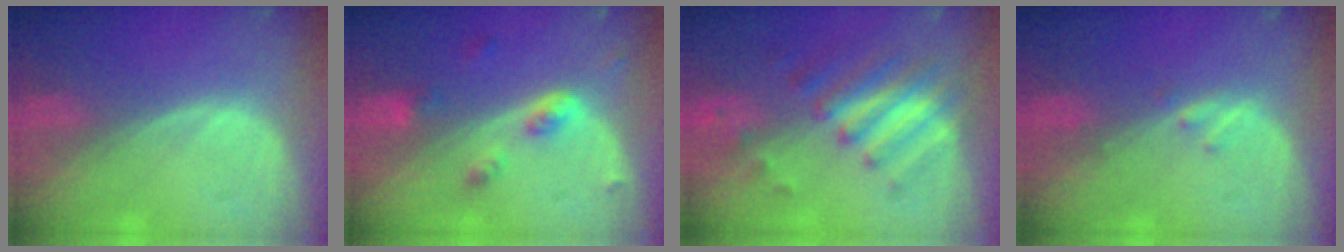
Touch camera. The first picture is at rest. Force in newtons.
{"total": 4.4, "press": 4.0, "slide": 1.9}
{"total": 7.9, "press": 7.1, "slide": 3.5}
{"total": 1.1, "press": 1.1, "slide": 0.1}